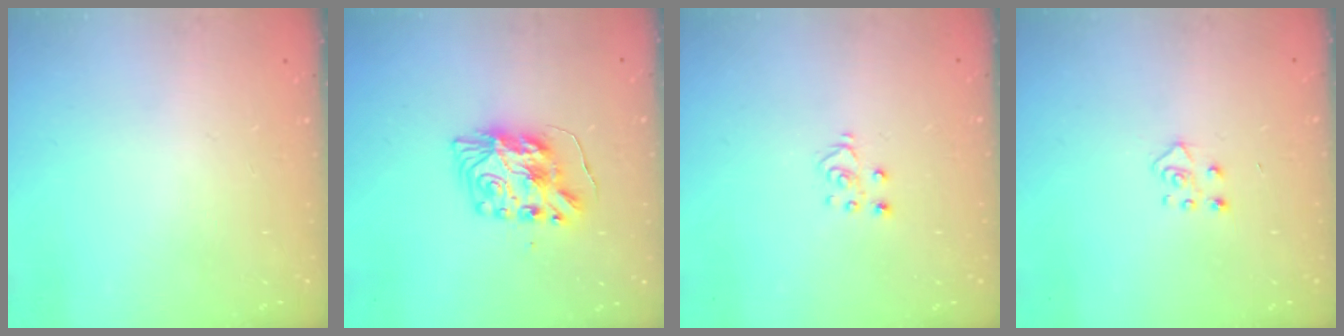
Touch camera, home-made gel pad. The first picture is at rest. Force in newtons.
{"total": 9.5, "press": 9.5, "slide": 0.4}
{"total": 3.9, "press": 3.9, "slide": 0.1}
{"total": 5.5, "press": 5.5, "slide": 0.5}